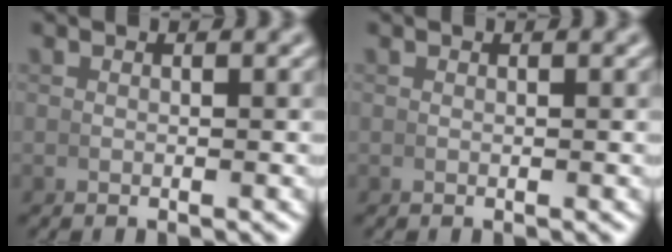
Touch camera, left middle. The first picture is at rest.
{"total": 0.0}